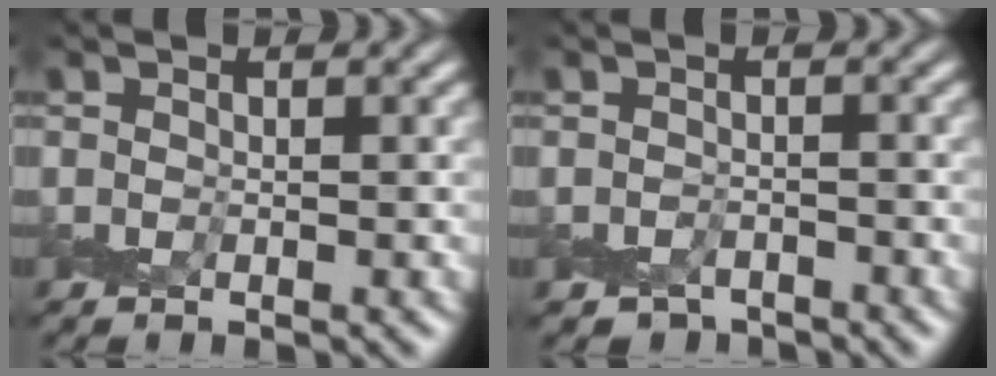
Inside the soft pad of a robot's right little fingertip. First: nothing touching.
{"total": 1.9, "force": [-1.7, 0.9, 0.1], "torque": [0.005, 0.000, -0.032]}